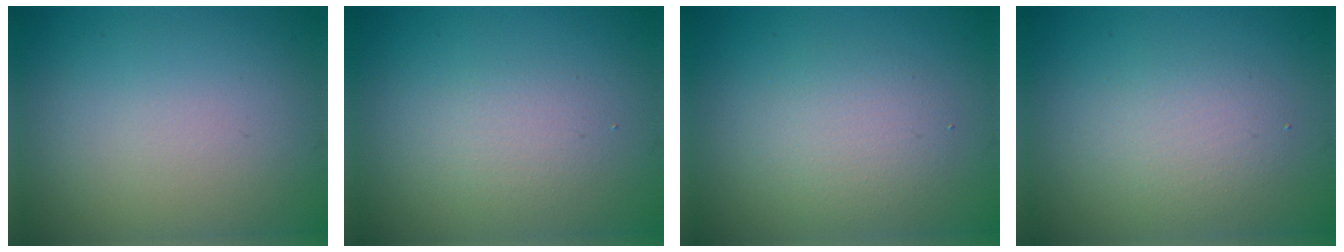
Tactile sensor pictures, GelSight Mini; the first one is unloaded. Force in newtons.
{"total": 1.7, "press": 1.7, "slide": 0.1}
{"total": 2.6, "press": 2.6, "slide": 0.2}
{"total": 2.2, "press": 2.2, "slide": 0.2}